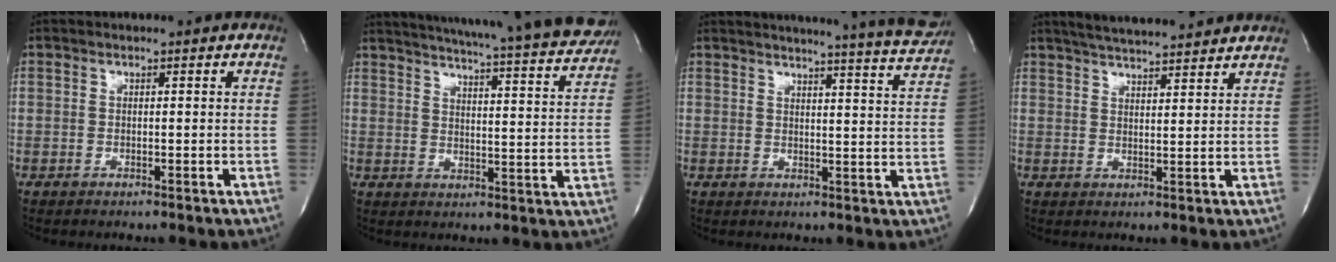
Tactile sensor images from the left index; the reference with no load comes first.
{"total": 27.6, "force": [25.2, 1.4, 11.2], "torque": [-0.177, -0.073, 0.305]}
{"total": 16.1, "force": [15.2, -0.7, 5.4], "torque": [-0.082, -0.065, 0.170]}
{"total": 12.1, "force": [11.0, 1.1, 5.0], "torque": [-0.086, 0.016, 0.155]}